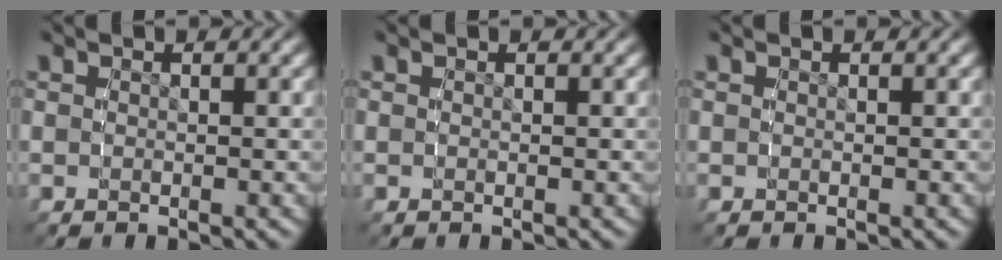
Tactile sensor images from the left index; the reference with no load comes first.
{"total": 0.0}
{"total": 0.0}